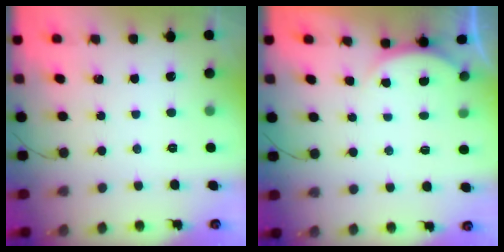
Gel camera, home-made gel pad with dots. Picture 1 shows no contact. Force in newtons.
{"total": 2.3, "press": 2.2, "slide": 0.6}